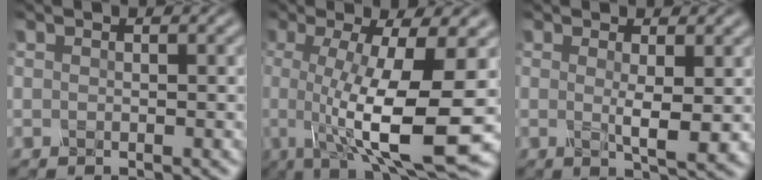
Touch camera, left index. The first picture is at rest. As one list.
[{"total": 11.9, "force": [-1.2, 3.0, 11.4], "torque": [-0.170, -0.016, -0.019]}, {"total": 2.9, "force": [0.2, 0.4, 2.9], "torque": [-0.049, -0.011, 0.006]}]